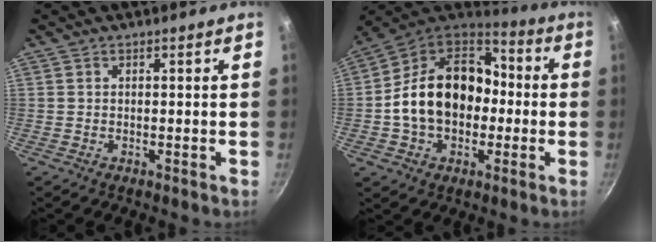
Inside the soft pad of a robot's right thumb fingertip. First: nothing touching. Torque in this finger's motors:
{"motor_torque": [2.71, 2.29, 1.25, -1.15, 0.18]}